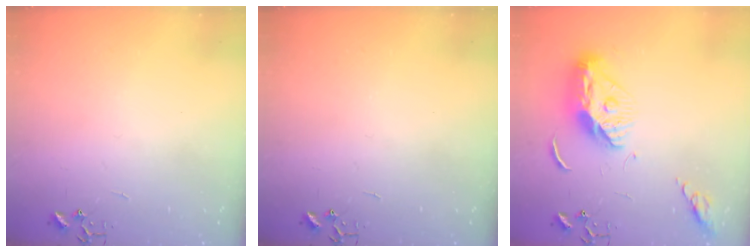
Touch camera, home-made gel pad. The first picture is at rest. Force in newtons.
{"total": 0.0}
{"total": 13.1, "press": 13.0, "slide": 1.3}